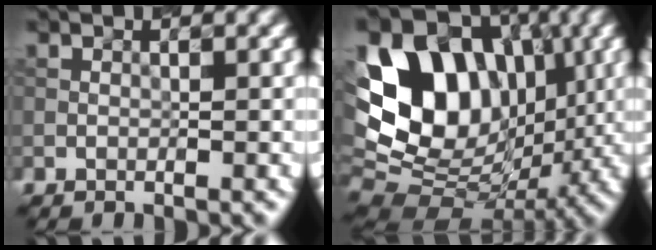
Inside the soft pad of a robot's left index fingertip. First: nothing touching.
{"total": 15.2, "force": [3.6, 11.1, 9.7], "torque": [-0.163, 0.026, 0.059]}